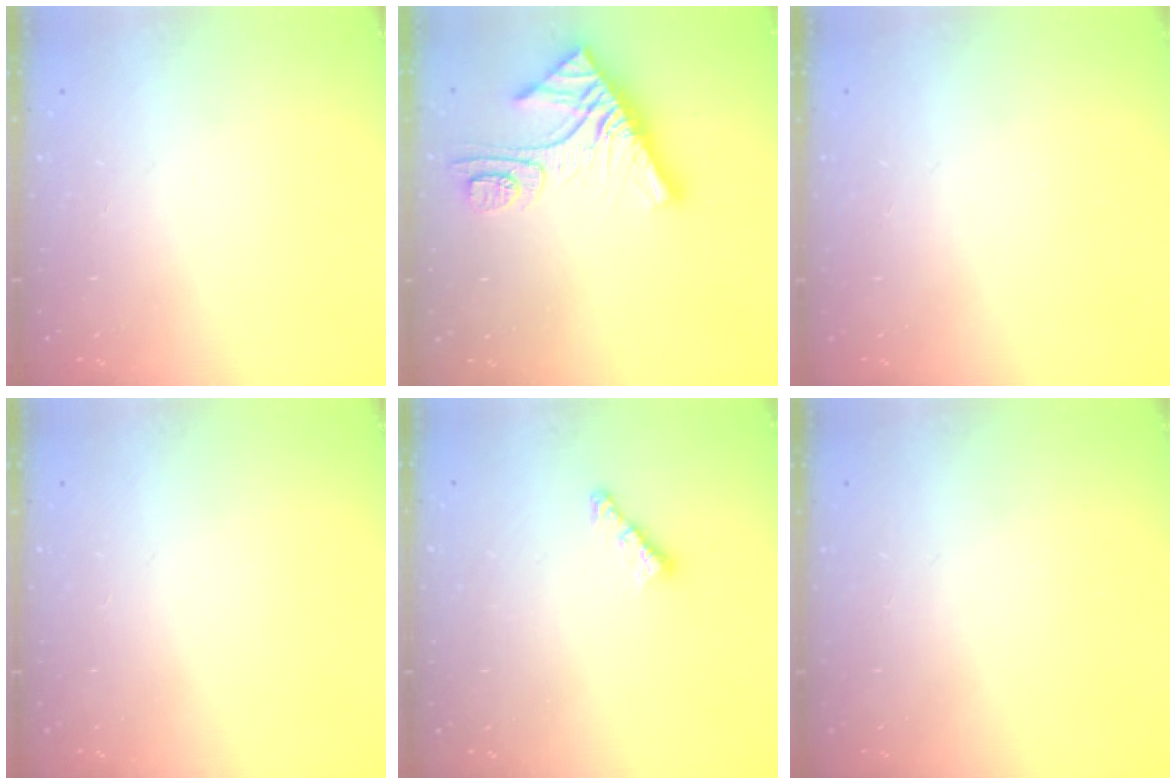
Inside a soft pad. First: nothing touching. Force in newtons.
{"total": 13.5, "press": 13.4, "slide": 1.3}
{"total": 0.0}
{"total": 0.0}
{"total": 4.5, "press": 4.4, "slide": 0.7}
{"total": 0.0}